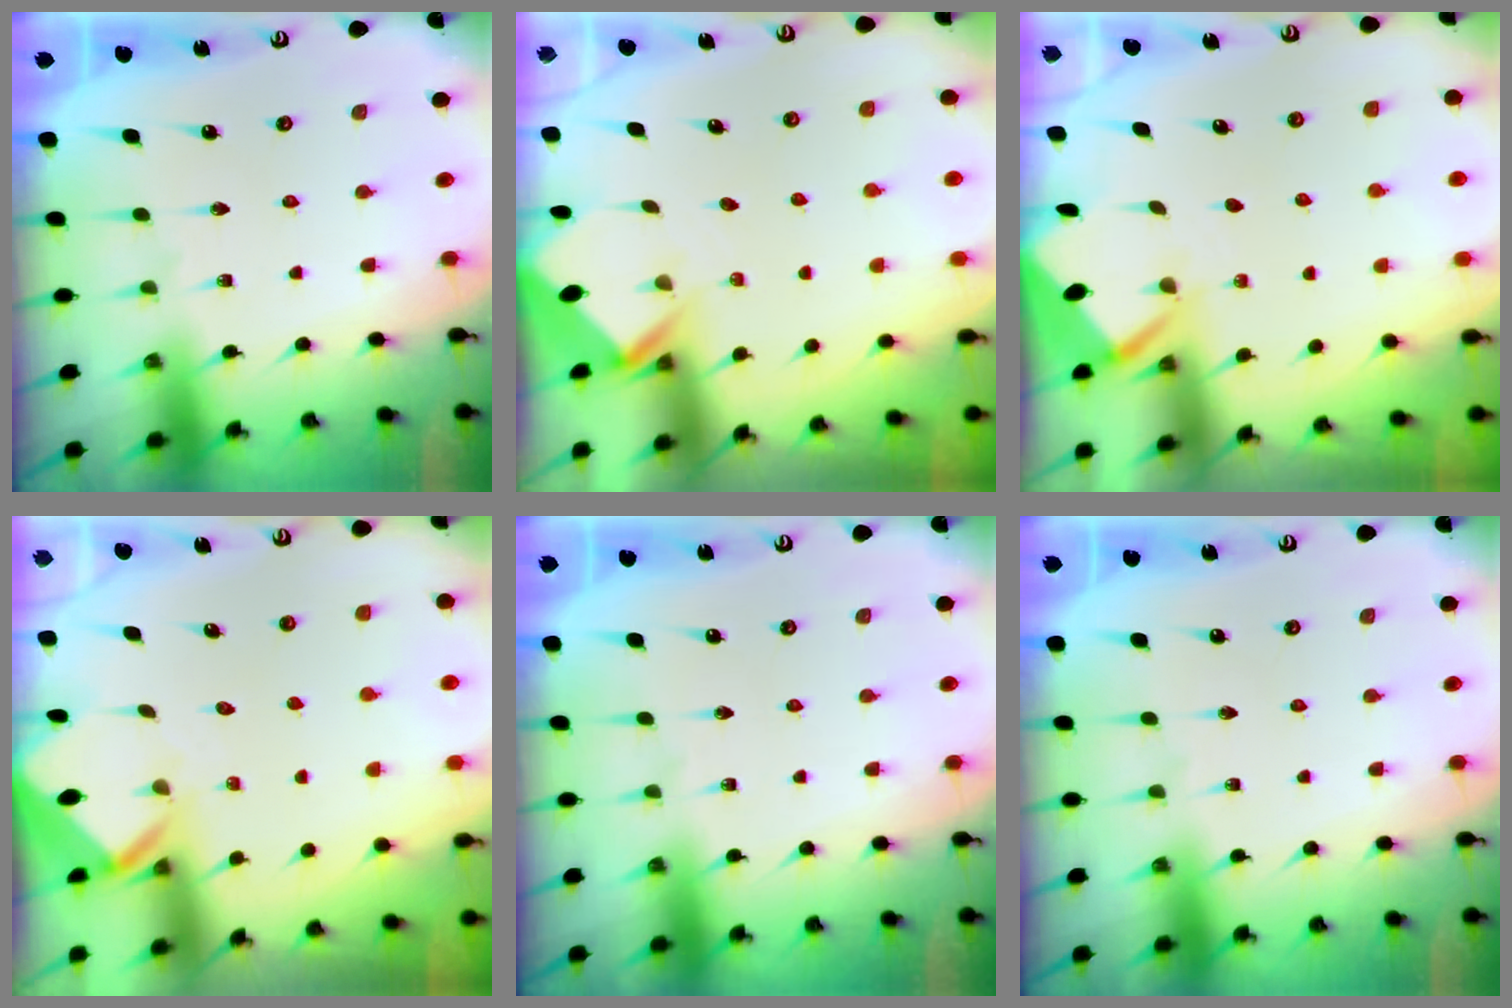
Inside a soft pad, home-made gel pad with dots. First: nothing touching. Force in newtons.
{"total": 2.7, "press": 2.7, "slide": 0.2}
{"total": 2.6, "press": 2.6, "slide": 0.4}
{"total": 2.5, "press": 2.5, "slide": 0.1}
{"total": 0.0}
{"total": 0.0}